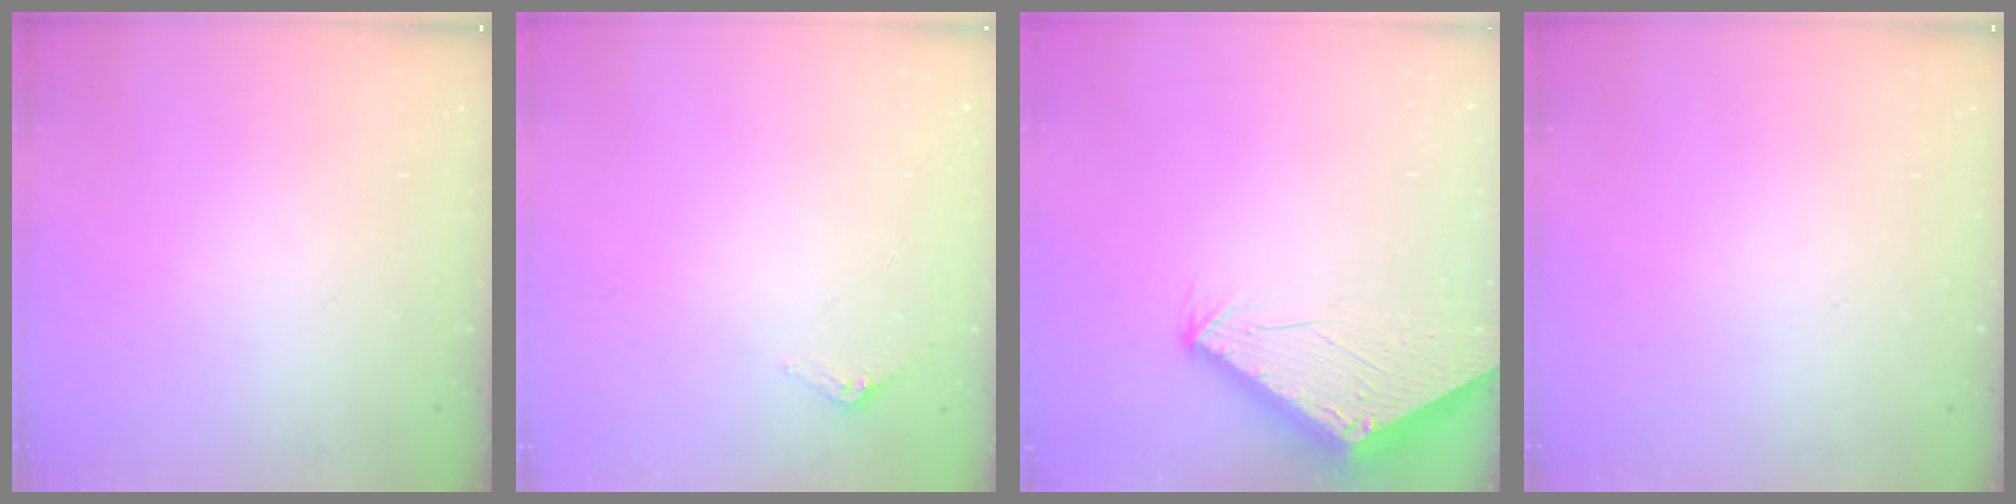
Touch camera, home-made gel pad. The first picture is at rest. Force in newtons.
{"total": 2.9, "press": 2.9, "slide": 0.2}
{"total": 2.8, "press": 2.8, "slide": 0.1}
{"total": 0.0}